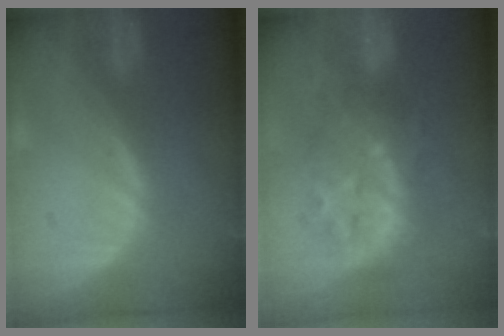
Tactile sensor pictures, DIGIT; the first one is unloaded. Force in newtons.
{"total": 8.7, "press": 8.0, "slide": 3.5}